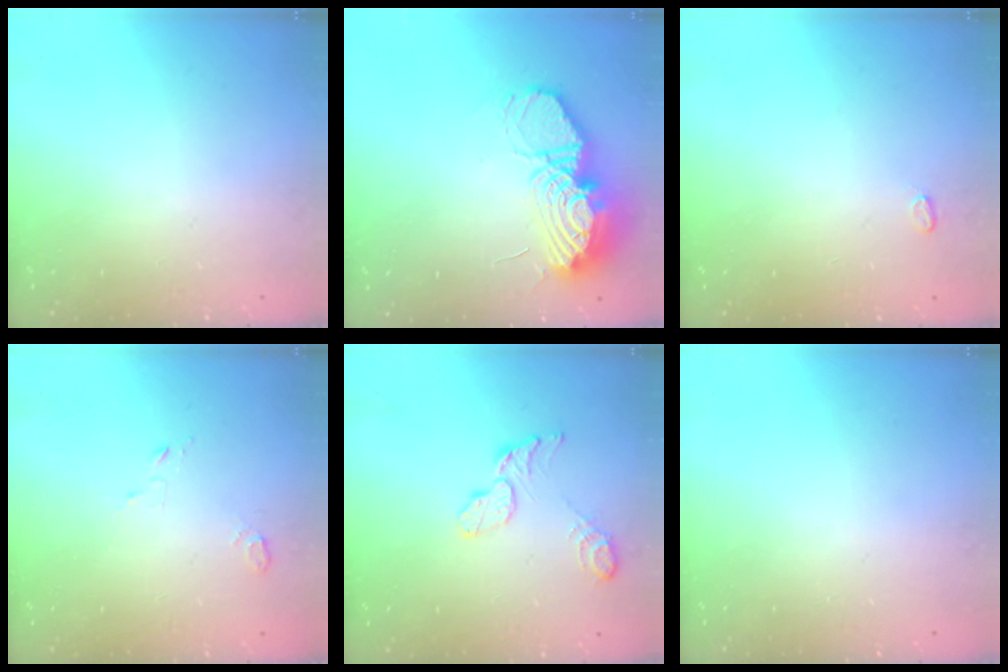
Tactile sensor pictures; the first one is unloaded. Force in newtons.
{"total": 17.5, "press": 17.4, "slide": 1.7}
{"total": 2.6, "press": 2.6, "slide": 0.3}
{"total": 2.8, "press": 2.8, "slide": 0.3}
{"total": 7.7, "press": 7.7, "slide": 0.4}
{"total": 0.0}